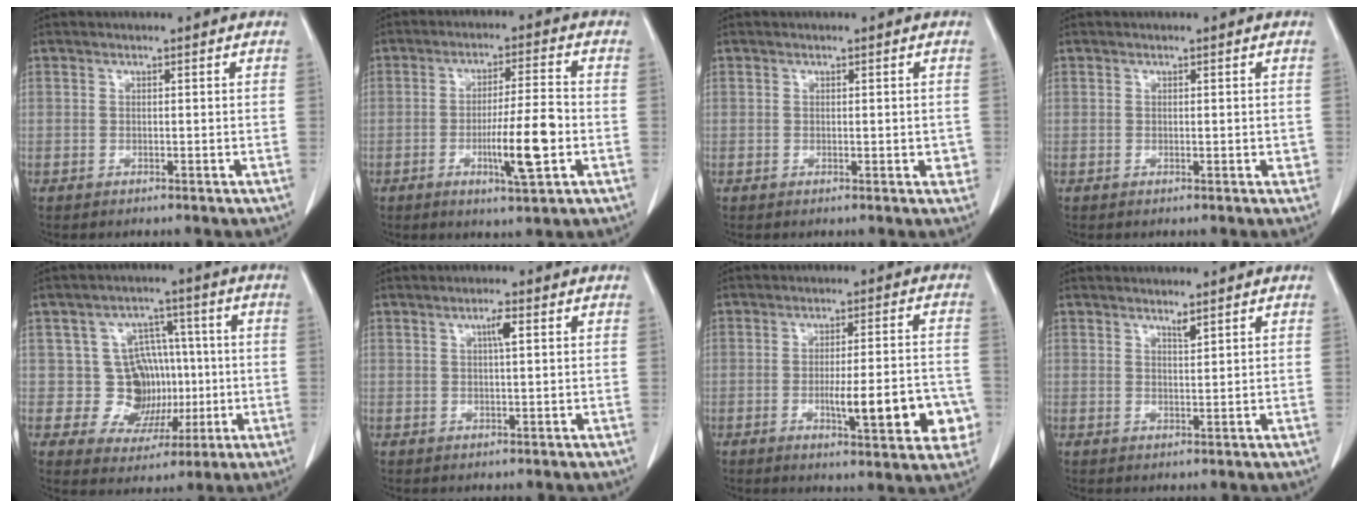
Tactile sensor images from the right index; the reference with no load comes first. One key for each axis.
{"total": 9.3, "fx": -2.6, "fy": 0.5, "fz": 8.9, "tx": -0.149, "ty": -0.004, "tz": -0.043}
{"total": 1.9, "fx": -0.3, "fy": 0.8, "fz": 1.7, "tx": -0.016, "ty": -0.001, "tz": -0.001}
{"total": 1.2, "fx": -0.2, "fy": 0.4, "fz": 1.1, "tx": -0.012, "ty": -0.001, "tz": 0.000}
{"total": 8.9, "fx": -0.1, "fy": 8.2, "fz": 3.4, "tx": -0.036, "ty": 0.033, "tz": 0.011}
{"total": 2.3, "fx": 0.8, "fy": 0.1, "fz": 2.1, "tx": -0.039, "ty": 0.001, "tz": 0.013}
{"total": 12.1, "fx": -3.5, "fy": 2.5, "fz": 11.3, "tx": -0.142, "ty": 0.007, "tz": -0.042}
{"total": 1.2, "fx": 1.1, "fy": -0.1, "fz": 0.6, "tx": -0.013, "ty": -0.007, "tz": 0.020}